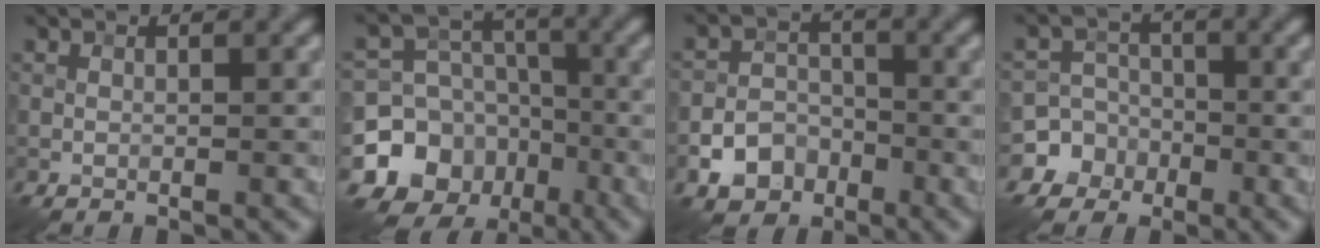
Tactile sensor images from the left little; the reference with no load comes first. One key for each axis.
{"total": 13.2, "fx": -6.3, "fy": 11.1, "fz": 3.0, "tx": -0.067, "ty": -0.038, "tz": -0.115}
{"total": 4.3, "fx": -2.4, "fy": 3.2, "fz": 1.5, "tx": -0.007, "ty": -0.001, "tz": -0.046}
{"total": 6.7, "fx": -3.0, "fy": 6.0, "fz": 0.1, "tx": 0.014, "ty": -0.002, "tz": -0.073}